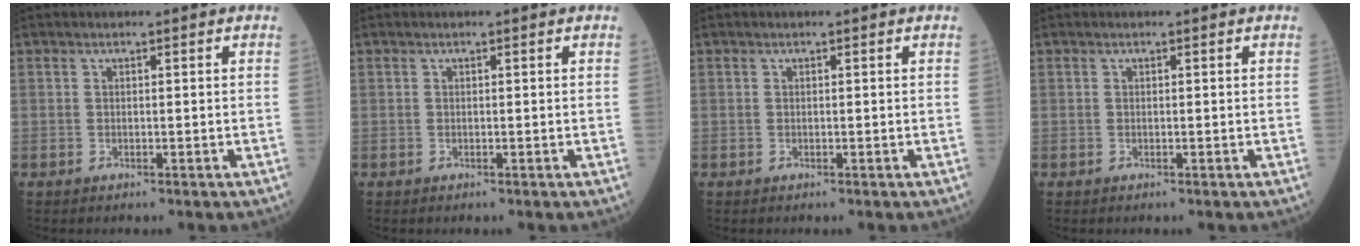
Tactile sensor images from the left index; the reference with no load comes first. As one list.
[{"total": 0.0}, {"total": 0.0}, {"total": 0.0}]